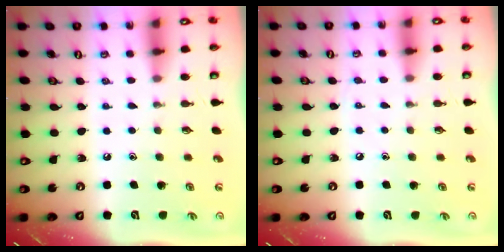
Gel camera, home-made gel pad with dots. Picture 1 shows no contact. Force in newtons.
{"total": 3.0, "press": 3.0, "slide": 0.4}